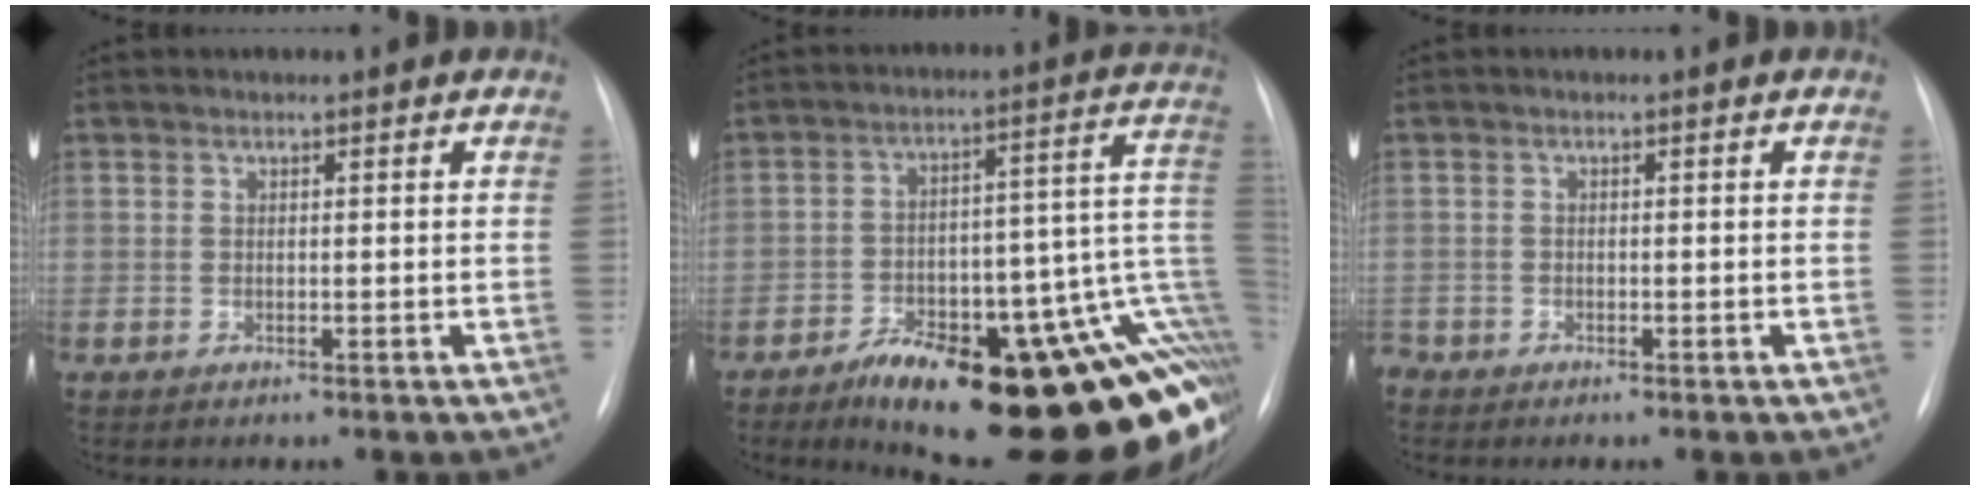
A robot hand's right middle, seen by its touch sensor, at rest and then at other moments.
{"total": 29.8, "force": [-15.1, 8.1, 24.4], "torque": [-0.192, 0.018, -0.198]}
{"total": 1.9, "force": [-1.5, 1.1, 0.4], "torque": [-0.010, 0.000, -0.024]}